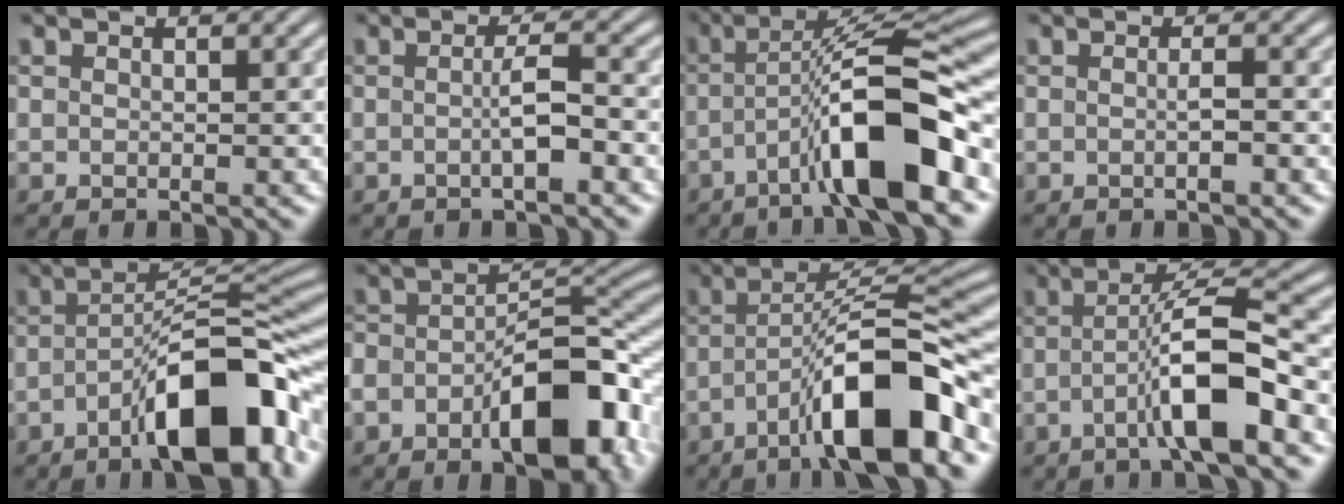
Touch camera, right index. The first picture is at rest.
{"total": 2.3, "force": [-0.9, -0.1, 2.1], "torque": [-0.027, 0.004, -0.020]}
{"total": 9.1, "force": [-1.4, 2.3, 8.7], "torque": [-0.135, 0.003, -0.024]}
{"total": 1.1, "force": [-0.6, 0.0, 0.9], "torque": [-0.012, 0.000, -0.014]}
{"total": 10.1, "force": [-3.7, 3.1, 8.8], "torque": [-0.131, -0.006, -0.053]}
{"total": 9.2, "force": [-3.7, 4.5, 7.1], "torque": [-0.112, -0.004, -0.059]}
{"total": 9.2, "force": [-3.0, 2.4, 8.4], "torque": [-0.128, 0.000, -0.044]}
{"total": 6.0, "force": [-1.1, 0.7, 5.8], "torque": [-0.094, 0.004, -0.021]}